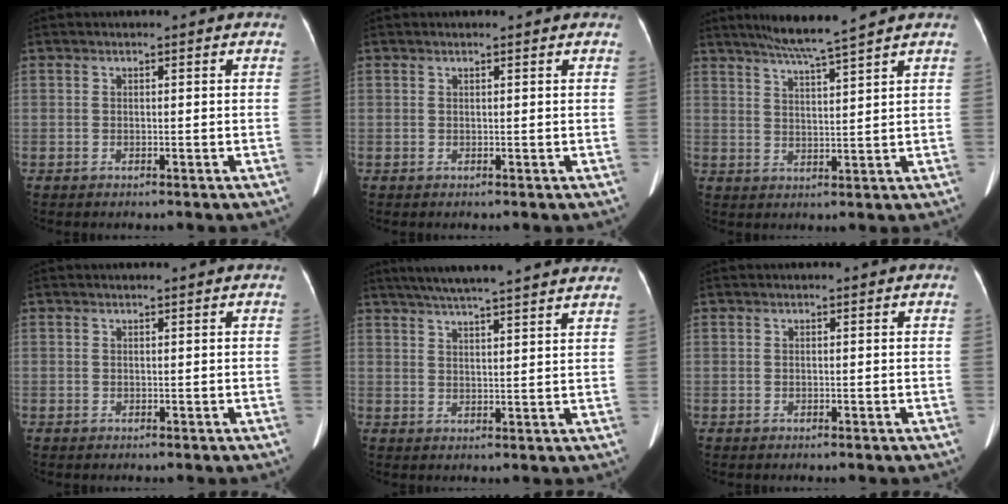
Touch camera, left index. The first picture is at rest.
{"total": 0.8, "force": [0.7, 0.0, 0.3], "torque": [-0.012, 0.008, 0.011]}
{"total": 7.1, "force": [6.0, -1.3, 3.6], "torque": [-0.064, 0.001, 0.105]}
{"total": 0.0}
{"total": 18.6, "force": [16.3, 0.6, 9.0], "torque": [-0.146, 0.027, 0.212]}
{"total": 0.0}